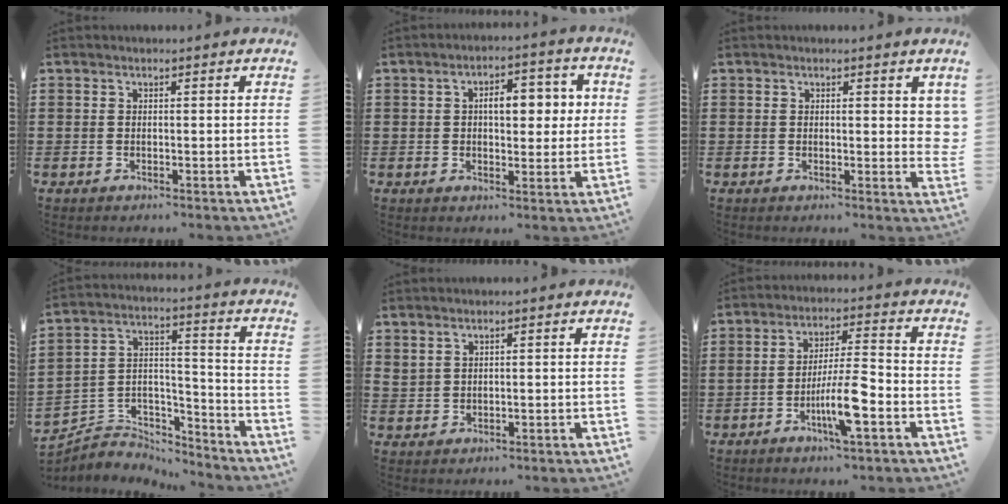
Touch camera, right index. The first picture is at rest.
{"total": 6.4, "force": [1.1, 3.2, 5.4], "torque": [-0.078, 0.002, 0.006]}
{"total": 2.0, "force": [0.7, 1.1, 1.6], "torque": [-0.016, 0.000, 0.008]}
{"total": 4.9, "force": [-4.4, 2.1, 0.3], "torque": [-0.016, 0.004, -0.092]}
{"total": 1.3, "force": [1.1, 0.6, 0.3], "torque": [-0.008, 0.002, 0.020]}
{"total": 8.2, "force": [-3.3, 1.4, 7.4], "torque": [-0.139, -0.001, -0.062]}